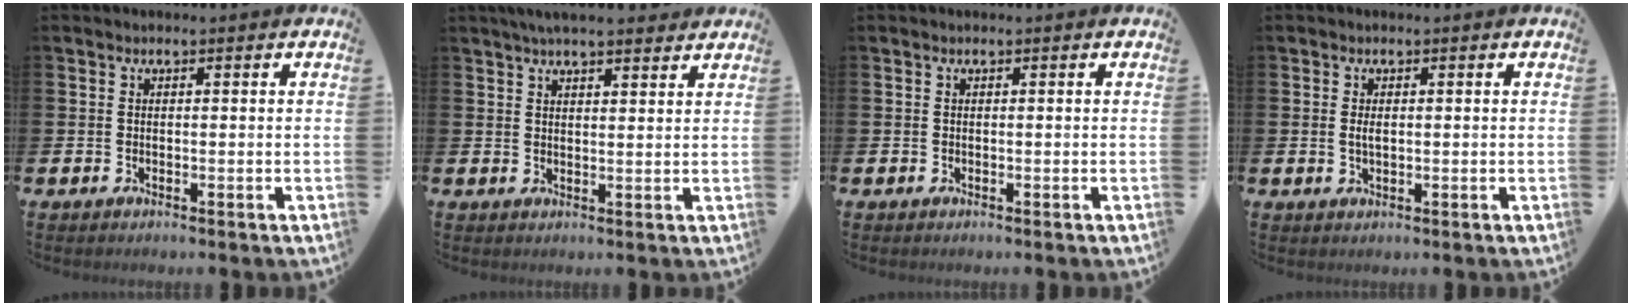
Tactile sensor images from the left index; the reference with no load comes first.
{"total": 4.2, "force": [3.8, 0.6, 1.5], "torque": [-0.032, -0.009, 0.069]}
{"total": 0.0}
{"total": 1.4, "force": [0.2, 0.6, 1.2], "torque": [-0.019, 0.002, 0.001]}